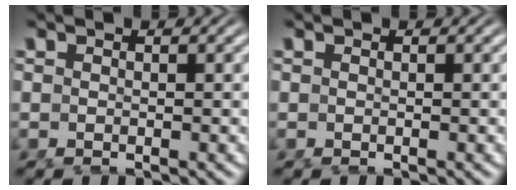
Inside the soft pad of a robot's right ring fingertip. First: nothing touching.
{"total": 0.0}